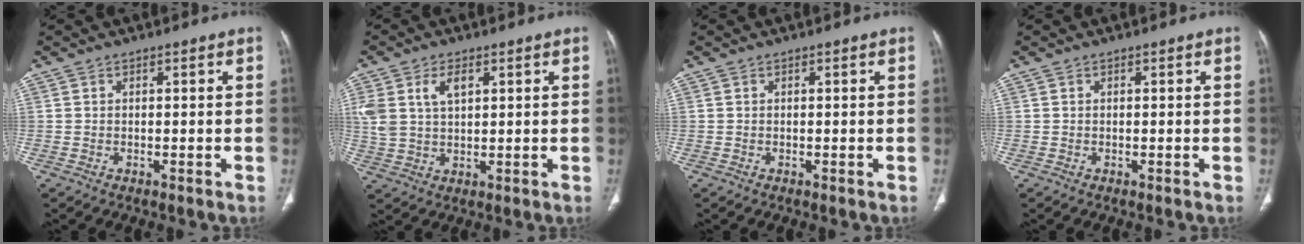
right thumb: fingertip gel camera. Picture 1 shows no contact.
{"total": 8.0, "force": [3.1, 4.7, 5.7], "torque": [-0.121, -0.001, 0.066]}
{"total": 0.0}
{"total": 0.0}